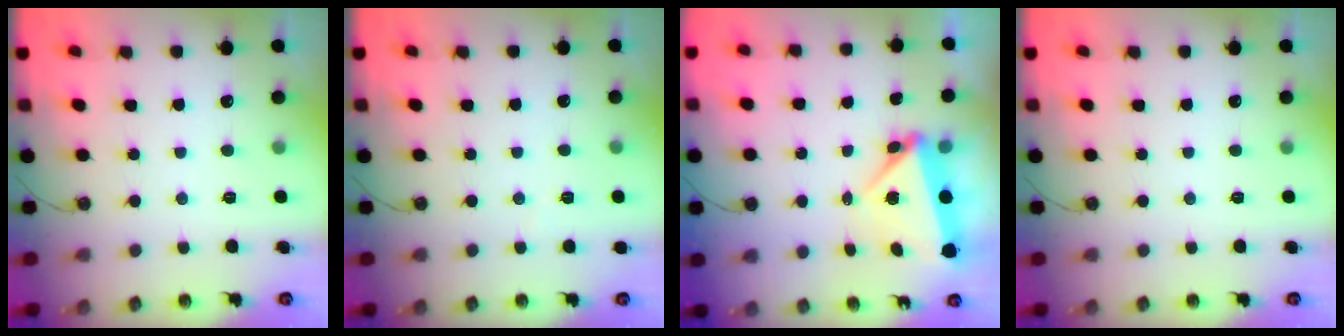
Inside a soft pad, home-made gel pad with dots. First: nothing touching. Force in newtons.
{"total": 3.3, "press": 2.5, "slide": 2.2}
{"total": 6.0, "press": 5.6, "slide": 2.3}
{"total": 0.0}